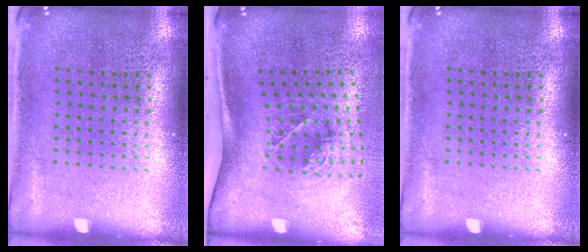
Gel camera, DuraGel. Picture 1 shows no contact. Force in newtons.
{"total": 1.9, "press": 1.3, "slide": 1.4}
{"total": 0.0}